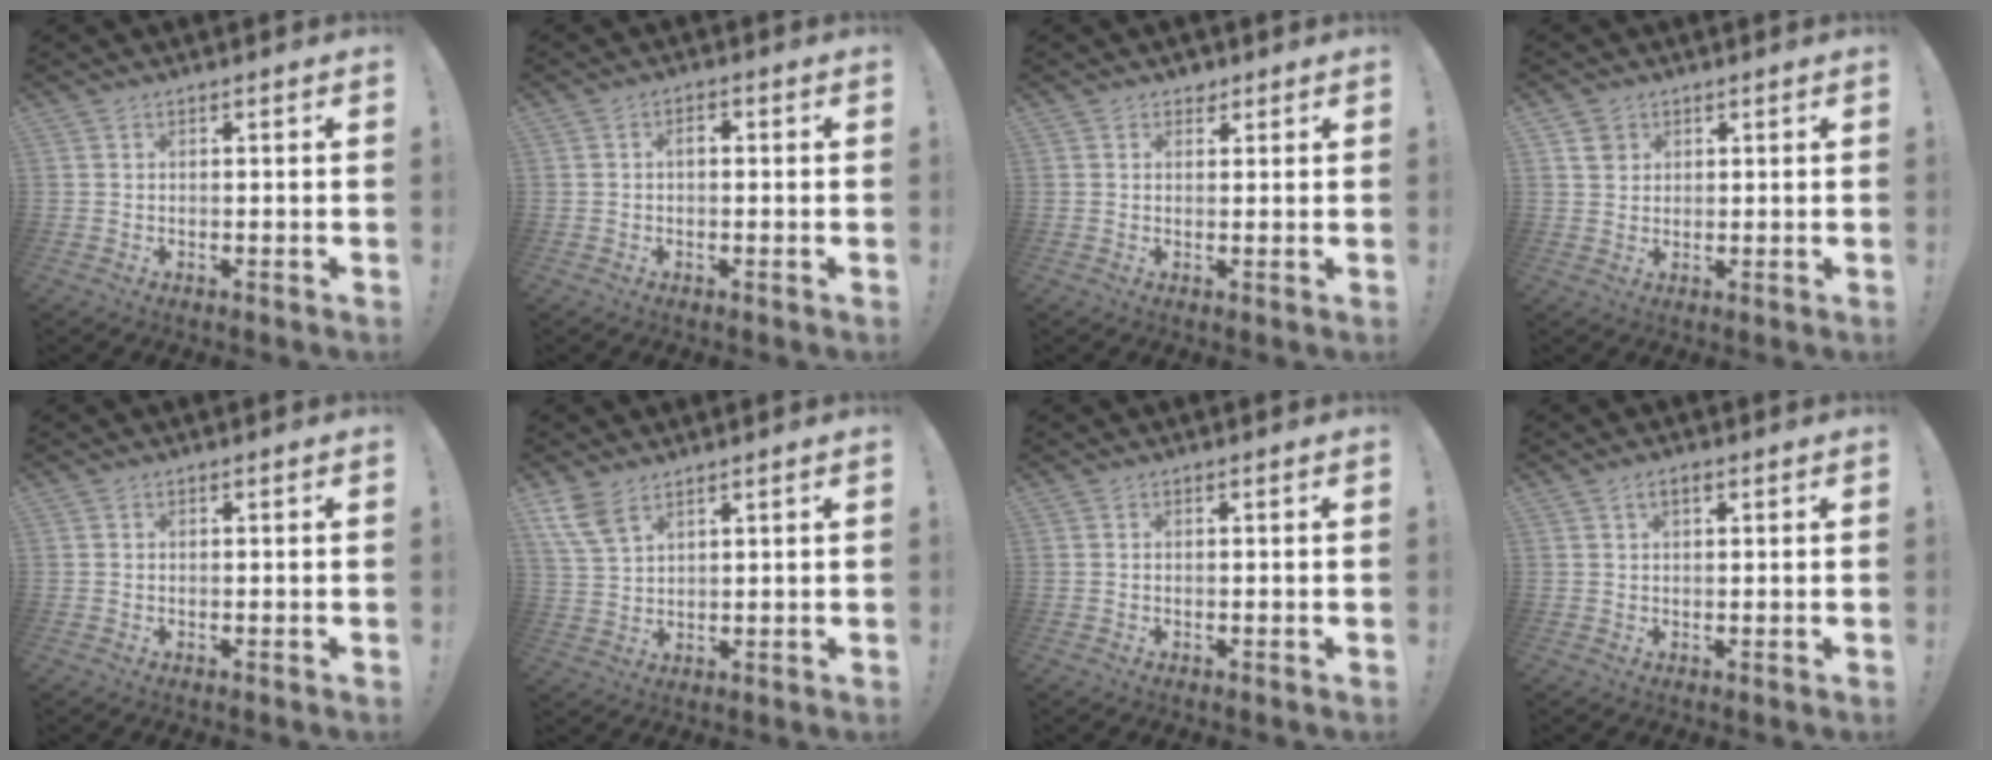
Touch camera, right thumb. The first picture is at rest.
{"total": 1.9, "force": [-0.3, 0.9, 1.6], "torque": [-0.023, 0.003, -0.010]}
{"total": 2.5, "force": [1.8, 1.6, 0.7], "torque": [0.005, -0.010, 0.030]}
{"total": 3.9, "force": [2.0, 3.1, 1.0], "torque": [-0.011, -0.006, 0.036]}
{"total": 0.0}
{"total": 7.0, "force": [4.7, 3.3, 4.0], "torque": [-0.089, -0.016, 0.092]}
{"total": 0.0}
{"total": 2.4, "force": [1.1, 1.2, 1.8], "torque": [-0.035, 0.004, 0.018]}